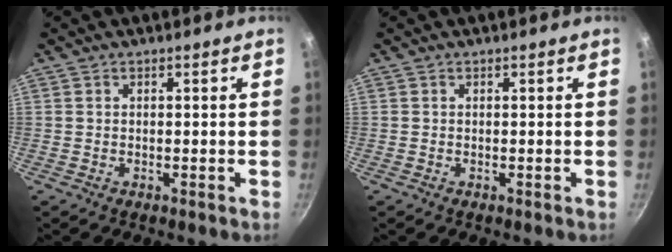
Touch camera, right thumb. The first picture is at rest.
{"total": 0.0}